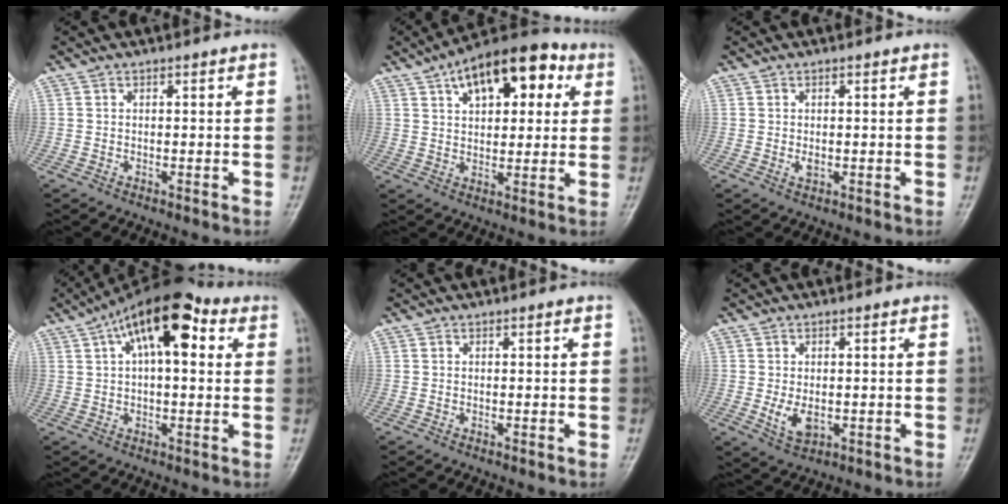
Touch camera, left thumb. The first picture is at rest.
{"total": 16.1, "force": [6.9, 8.3, 12.0], "torque": [-0.139, 0.007, 0.099]}
{"total": 1.4, "force": [-0.1, 0.8, 1.1], "torque": [-0.014, -0.002, -0.002]}
{"total": 14.5, "force": [5.2, 6.6, 11.8], "torque": [-0.166, 0.025, 0.072]}
{"total": 0.0}
{"total": 4.3, "force": [-0.6, 2.7, 3.4], "torque": [-0.055, -0.008, -0.004]}